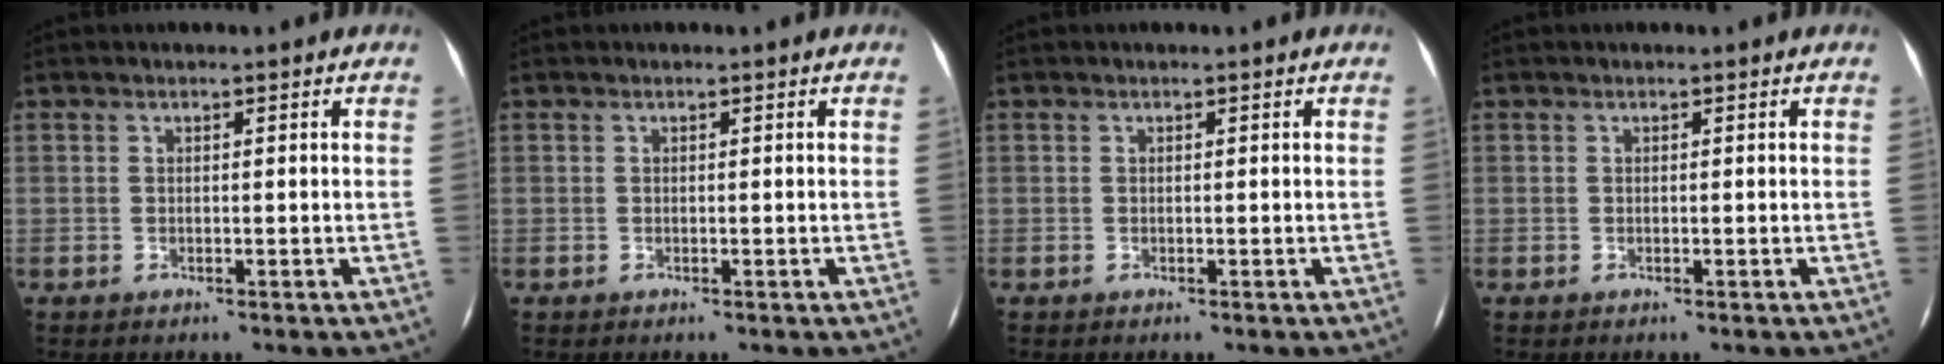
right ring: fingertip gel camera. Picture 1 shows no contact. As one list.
[{"total": 0.0}, {"total": 0.0}, {"total": 0.0}]